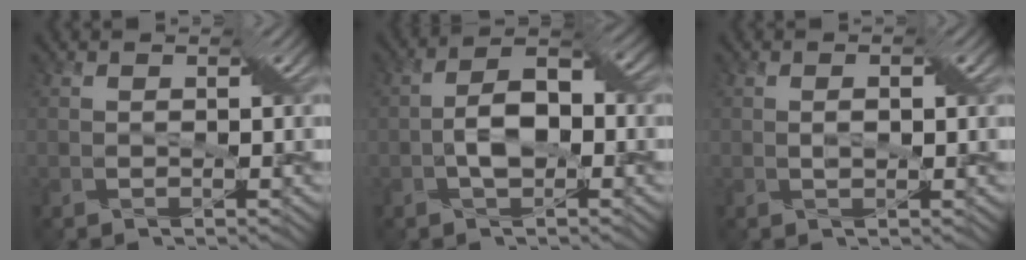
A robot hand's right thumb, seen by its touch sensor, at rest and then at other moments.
{"total": 5.3, "force": [-1.0, 2.8, 4.4], "torque": [-0.073, 0.011, -0.020]}
{"total": 0.7, "force": [0.2, 0.1, 0.7], "torque": [-0.012, 0.003, 0.005]}